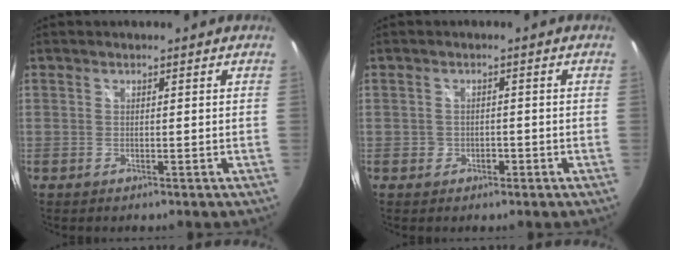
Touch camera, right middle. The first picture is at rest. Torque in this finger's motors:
{"motor_torque": [0.22, -0.29, 0.00, 0.01]}